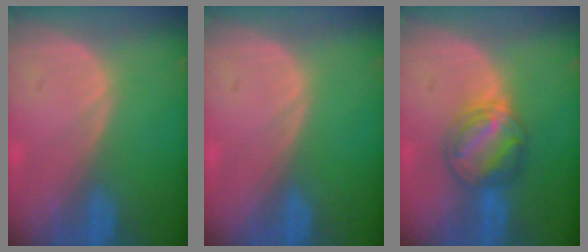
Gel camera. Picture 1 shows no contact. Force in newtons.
{"total": 0.0}
{"total": 6.2, "press": 6.1, "slide": 1.3}